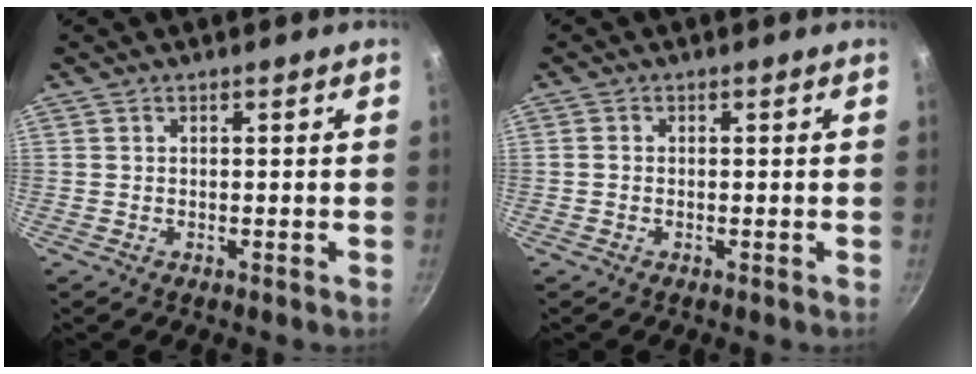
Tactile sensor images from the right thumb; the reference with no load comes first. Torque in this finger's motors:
{"motor_torque": [-0.72, -0.07, -0.16, 0.01, 0.05]}